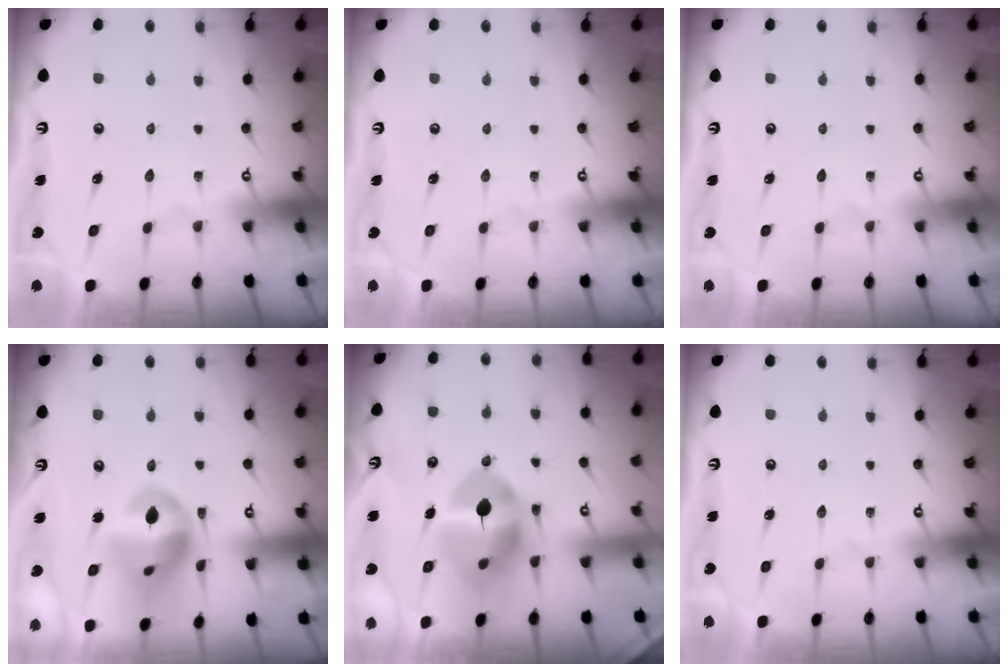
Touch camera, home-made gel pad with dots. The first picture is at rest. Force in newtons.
{"total": 0.0}
{"total": 0.0}
{"total": 15.0, "press": 14.9, "slide": 1.9}
{"total": 12.2, "press": 12.1, "slide": 1.7}
{"total": 0.0}